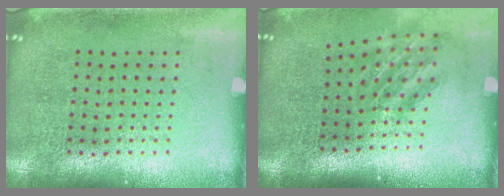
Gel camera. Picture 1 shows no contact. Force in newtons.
{"total": 1.9, "press": 1.3, "slide": 1.3}